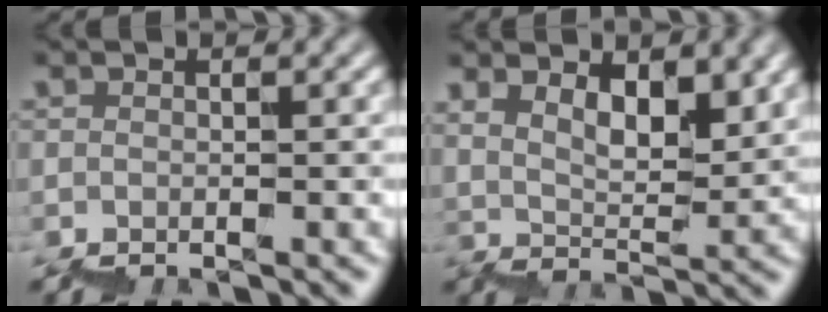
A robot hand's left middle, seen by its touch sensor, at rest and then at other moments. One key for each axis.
{"total": 4.5, "fx": 4.3, "fy": 0.7, "fz": 1.3, "tx": -0.013, "ty": 0.001, "tz": 0.084}